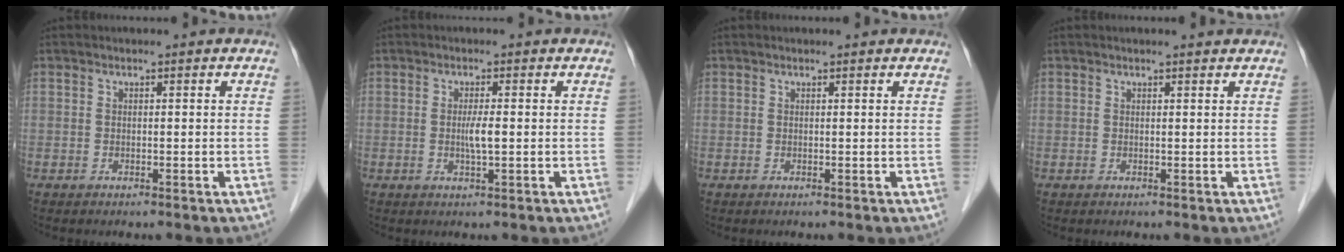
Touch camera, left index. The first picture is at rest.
{"total": 2.3, "force": [-0.1, 0.0, 2.3], "torque": [-0.045, -0.003, -0.002]}
{"total": 0.7, "force": [0.7, 0.1, 0.1], "torque": [-0.007, 0.003, 0.007]}
{"total": 1.5, "force": [1.4, 0.0, 0.4], "torque": [-0.011, 0.003, 0.017]}